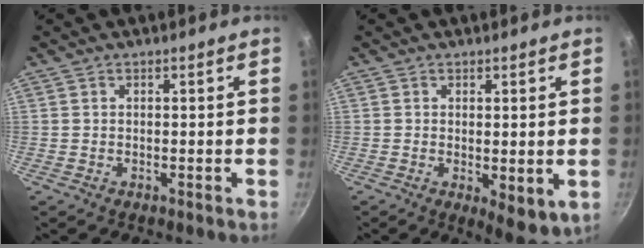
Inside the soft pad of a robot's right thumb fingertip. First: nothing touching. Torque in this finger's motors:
{"motor_torque": [-0.27, 0.17, -0.17, -0.15, 0.04]}